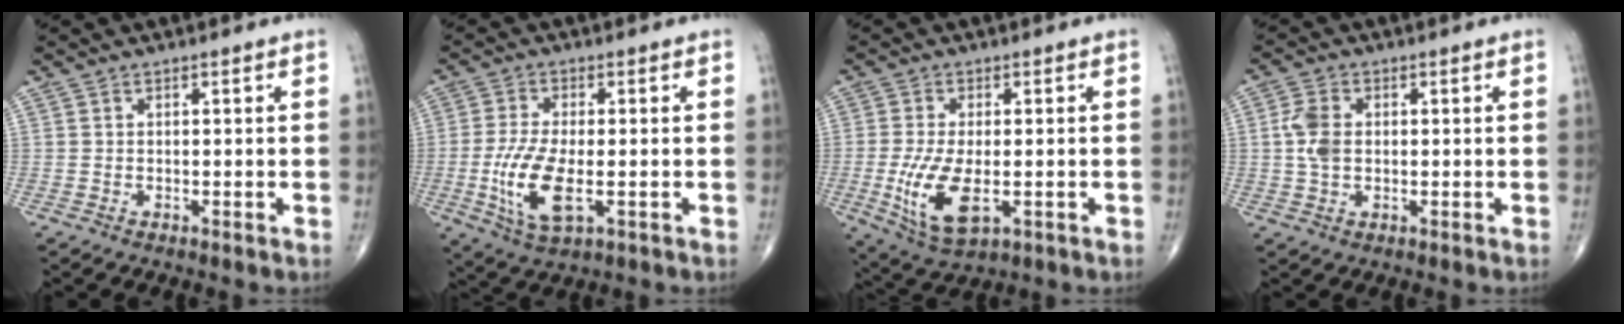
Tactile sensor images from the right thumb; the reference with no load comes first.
{"total": 10.1, "force": [-2.2, 4.0, 9.1], "torque": [-0.193, -0.011, -0.038]}
{"total": 10.3, "force": [-2.2, 4.7, 8.9], "torque": [-0.176, -0.018, -0.032]}
{"total": 5.2, "force": [0.4, 3.4, 3.9], "torque": [-0.085, 0.004, 0.004]}